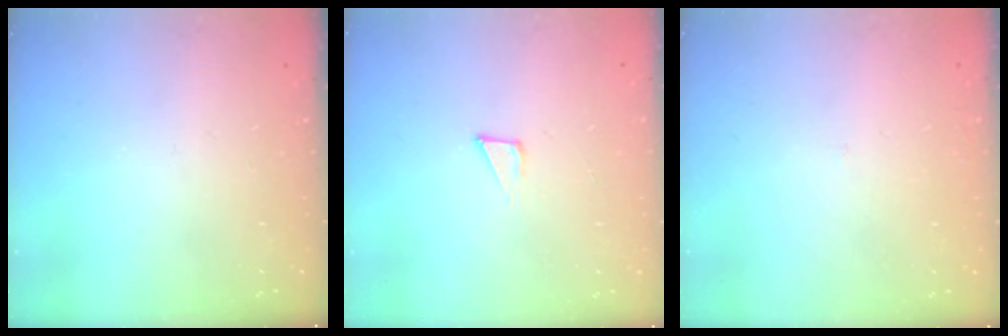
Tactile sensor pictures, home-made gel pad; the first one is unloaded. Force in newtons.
{"total": 4.6, "press": 4.5, "slide": 0.3}
{"total": 1.4, "press": 1.4, "slide": 0.1}